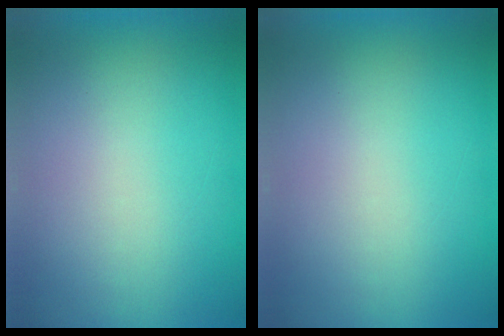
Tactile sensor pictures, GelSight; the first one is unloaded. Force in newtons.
{"total": 1.0}